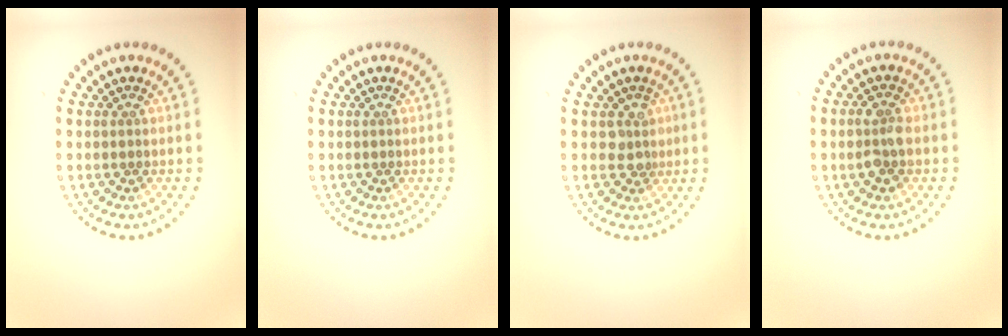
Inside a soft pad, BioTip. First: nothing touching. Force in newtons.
{"total": 0.0}
{"total": 1.8, "press": 1.6, "slide": 0.8}
{"total": 2.6, "press": 2.6, "slide": 0.2}